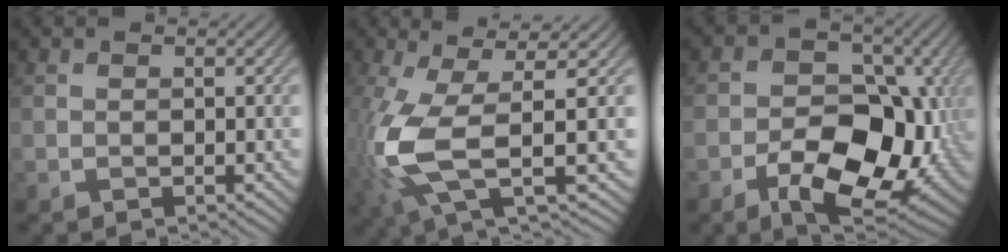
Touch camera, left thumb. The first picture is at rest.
{"total": 10.1, "force": [-1.3, 2.5, 9.7], "torque": [-0.219, -0.005, -0.027]}
{"total": 12.6, "force": [-3.9, 8.1, 8.8], "torque": [-0.113, -0.015, -0.068]}